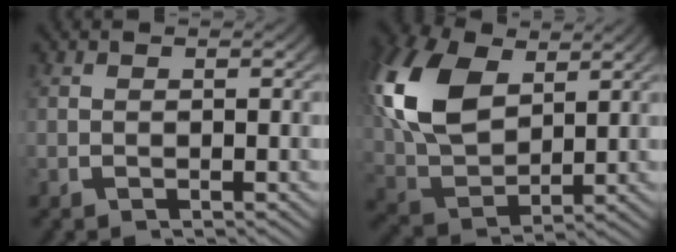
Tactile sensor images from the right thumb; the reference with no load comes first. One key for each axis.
{"total": 11.7, "fx": 2.6, "fy": 8.0, "fz": 8.1, "tx": -0.201, "ty": -0.033, "tz": 0.062}